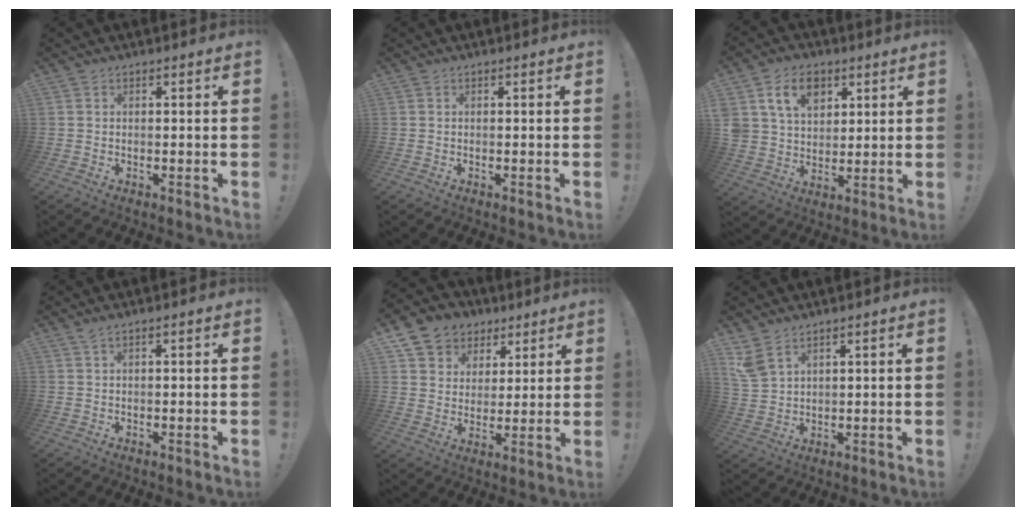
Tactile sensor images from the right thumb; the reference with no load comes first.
{"total": 0.0}
{"total": 12.8, "force": [6.2, 9.2, 6.3], "torque": [-0.093, -0.021, 0.119]}
{"total": 1.2, "force": [0.5, -0.2, 1.1], "torque": [-0.026, 0.000, 0.009]}
{"total": 9.7, "force": [5.3, 7.9, 1.8], "torque": [-0.028, -0.036, 0.108]}
{"total": 6.0, "force": [4.3, 2.9, 3.1], "torque": [-0.064, -0.012, 0.087]}